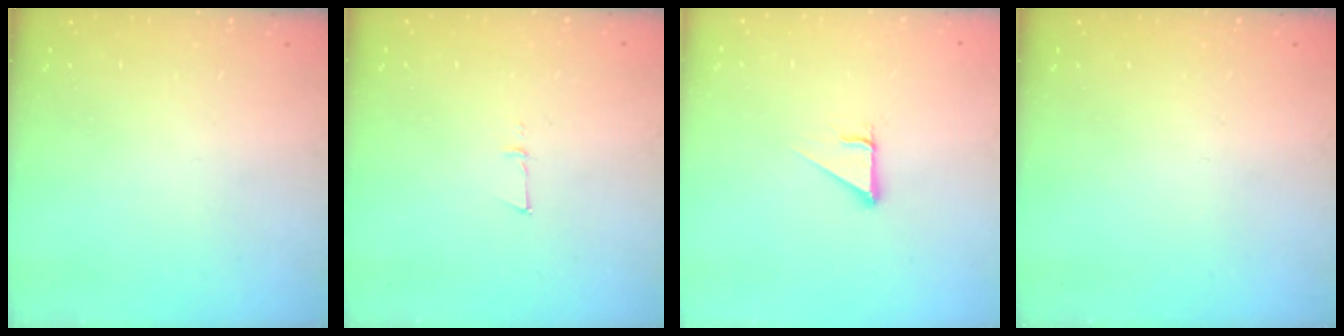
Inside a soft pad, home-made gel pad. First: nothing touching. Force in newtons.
{"total": 3.9, "press": 3.8, "slide": 0.9}
{"total": 2.9, "press": 2.9, "slide": 0.1}
{"total": 0.0}